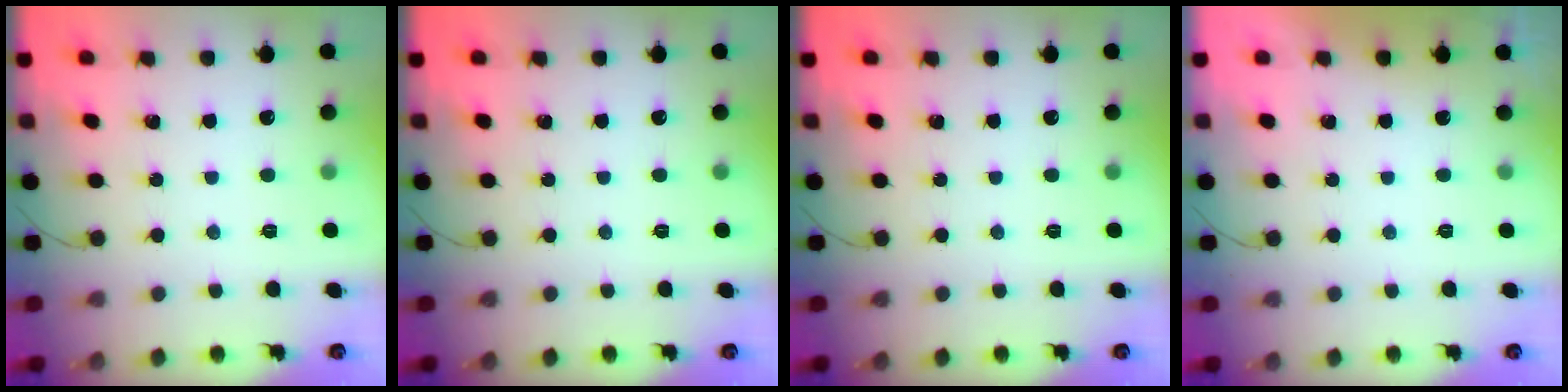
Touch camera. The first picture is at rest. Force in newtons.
{"total": 0.0}
{"total": 0.0}
{"total": 0.0}